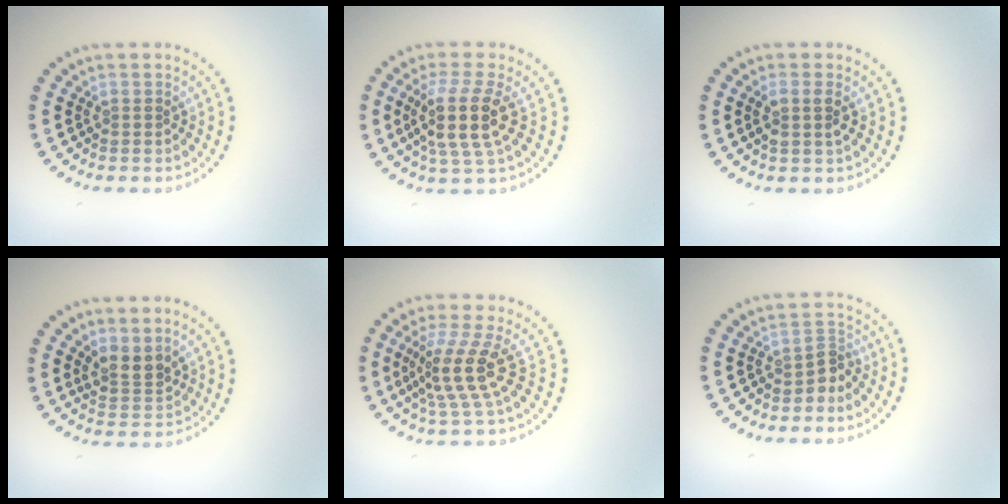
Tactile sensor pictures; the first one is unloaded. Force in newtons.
{"total": 4.5, "press": 3.7, "slide": 2.5}
{"total": 1.7, "press": 1.5, "slide": 0.8}
{"total": 2.5, "press": 2.2, "slide": 1.3}
{"total": 4.3, "press": 3.1, "slide": 3.0}
{"total": 2.1, "press": 1.6, "slide": 1.5}